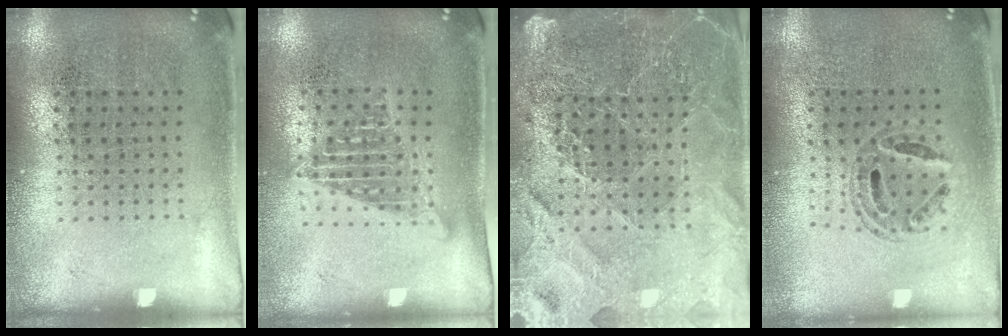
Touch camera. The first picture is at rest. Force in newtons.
{"total": 1.6, "press": 1.3, "slide": 0.9}
{"total": 4.6, "press": 4.3, "slide": 1.8}
{"total": 0.6, "press": 0.6, "slide": 0.2}